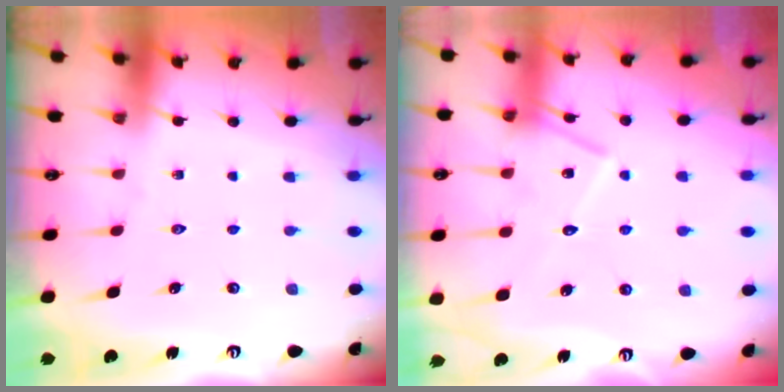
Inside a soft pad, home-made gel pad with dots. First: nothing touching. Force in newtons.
{"total": 14.0, "press": 14.0, "slide": 1.0}